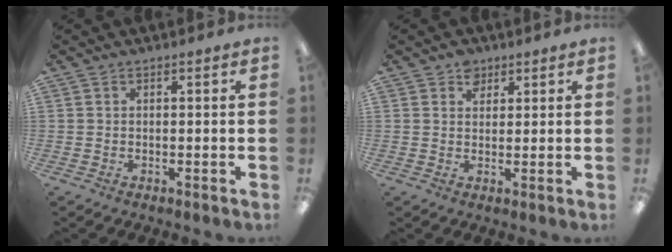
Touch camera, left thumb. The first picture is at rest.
{"total": 3.4, "force": [2.3, 2.2, 1.0], "torque": [-0.009, -0.004, 0.040]}